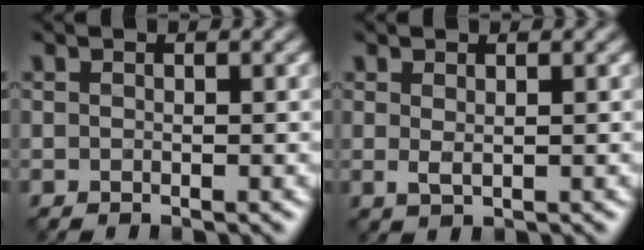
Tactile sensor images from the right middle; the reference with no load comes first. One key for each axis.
{"total": 1.0, "fx": 0.3, "fy": 0.4, "fz": 0.9, "tx": -0.019, "ty": 0.003, "tz": 0.006}